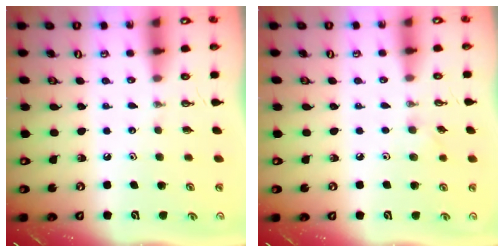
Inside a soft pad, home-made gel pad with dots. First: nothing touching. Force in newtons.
{"total": 3.6, "press": 3.5, "slide": 0.9}